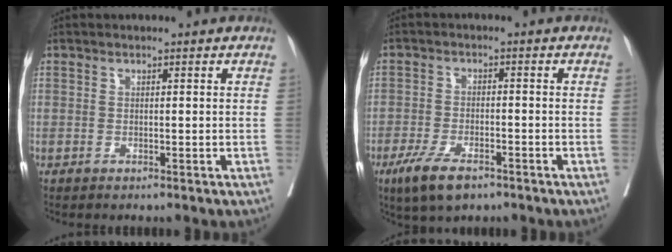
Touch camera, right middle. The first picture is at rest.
{"total": 6.9, "force": [-4.6, 2.2, 4.6], "torque": [-0.093, -0.012, -0.078]}